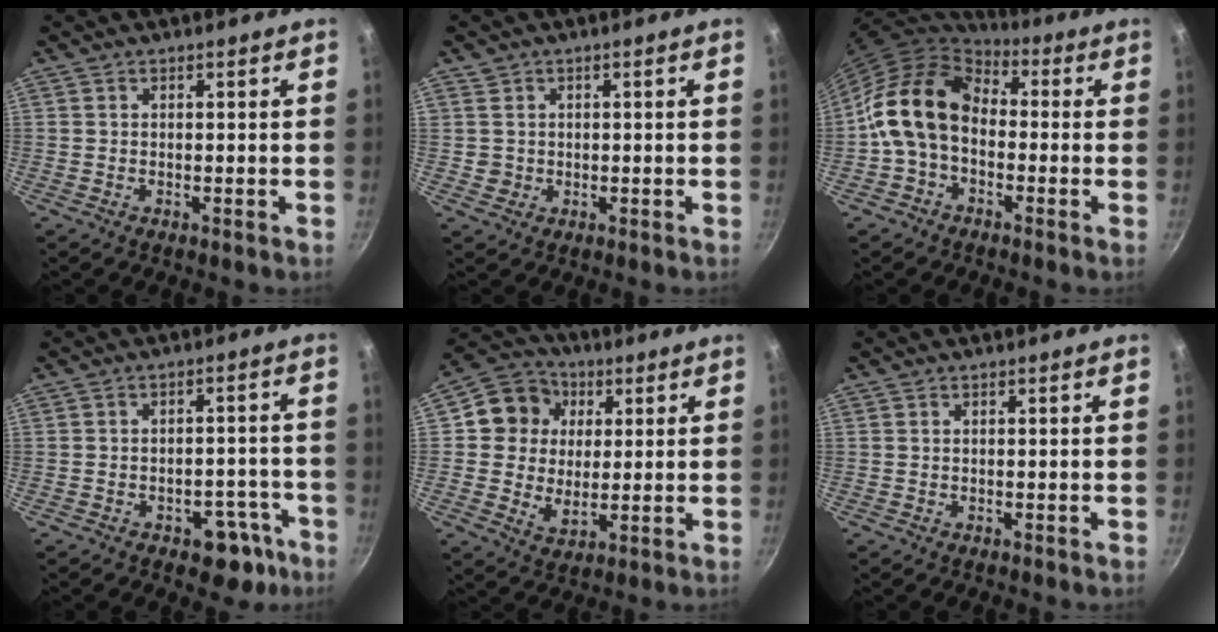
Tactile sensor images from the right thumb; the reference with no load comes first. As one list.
[{"total": 2.3, "force": [0.7, 2.2, 0.0], "torque": [0.019, -0.001, 0.012]}, {"total": 14.8, "force": [-1.5, 10.2, 10.6], "torque": [-0.192, 0.039, -0.040]}, {"total": 7.4, "force": [-4.4, 4.2, 4.2], "torque": [-0.028, 0.040, -0.053]}, {"total": 12.5, "force": [2.6, 11.0, 5.5], "torque": [-0.057, -0.001, 0.040]}, {"total": 0.0}]